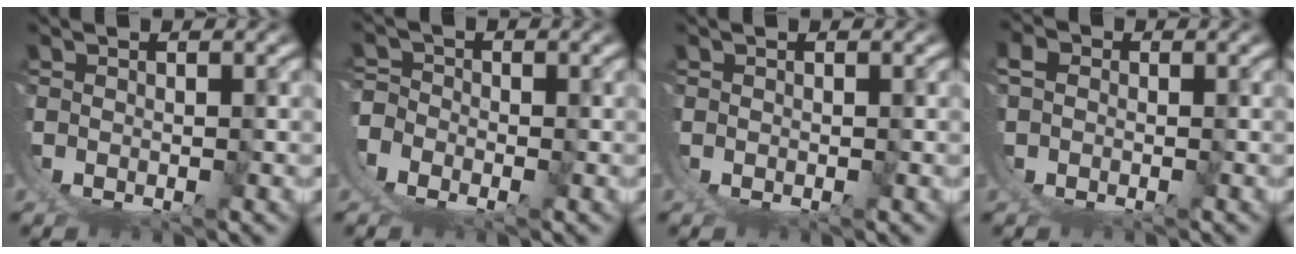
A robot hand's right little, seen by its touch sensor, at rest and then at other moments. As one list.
[{"total": 5.2, "force": [-1.2, 4.8, 1.6], "torque": [-0.039, -0.010, -0.029]}, {"total": 0.0}, {"total": 2.9, "force": [-0.5, 2.8, 0.7], "torque": [-0.020, -0.002, -0.018]}]